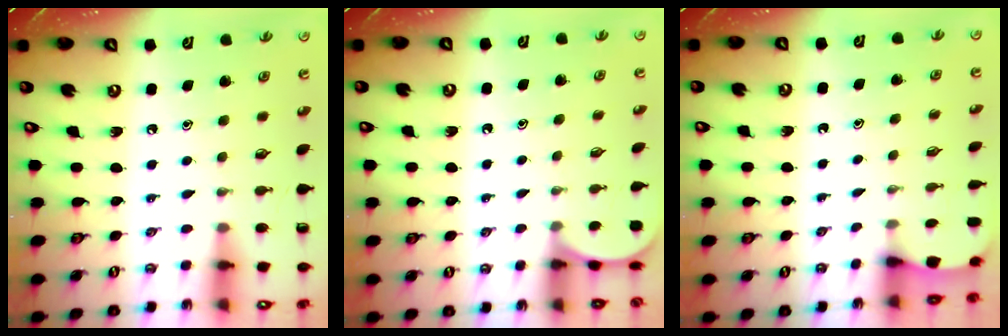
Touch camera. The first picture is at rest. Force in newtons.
{"total": 0.7, "press": 0.7, "slide": 0.1}
{"total": 1.2, "press": 1.2, "slide": 0.0}